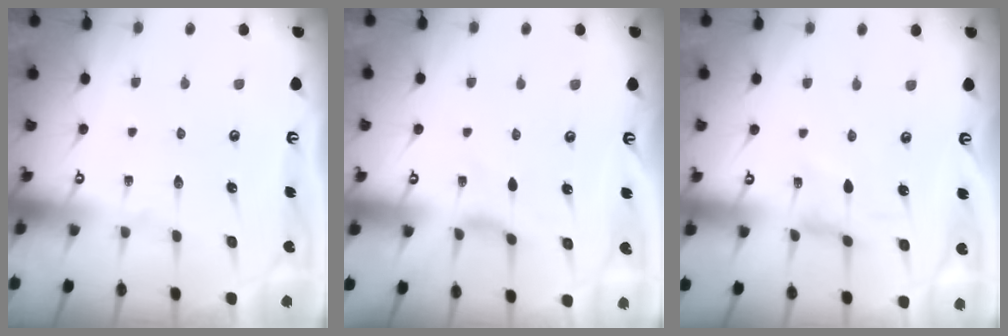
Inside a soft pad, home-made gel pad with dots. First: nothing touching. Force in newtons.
{"total": 2.3, "press": 2.2, "slide": 0.6}
{"total": 1.8, "press": 1.7, "slide": 0.4}